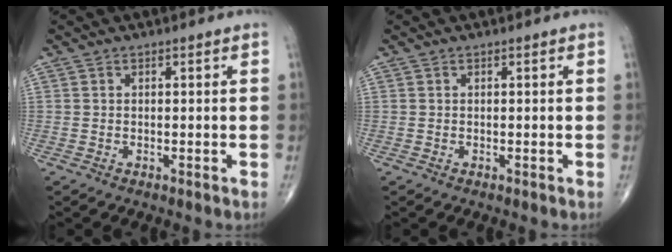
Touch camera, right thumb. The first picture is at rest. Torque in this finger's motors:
{"motor_torque": [0.00, 0.00, 0.01, 0.00, 0.00]}